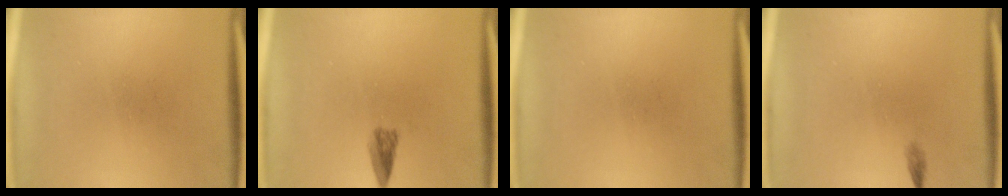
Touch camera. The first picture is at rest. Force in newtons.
{"total": 2.0}
{"total": 0.0}
{"total": 0.6}